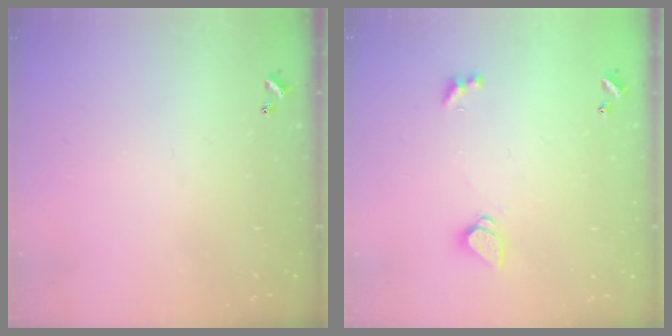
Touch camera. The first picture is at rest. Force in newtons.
{"total": 1.2, "press": 1.1, "slide": 0.5}